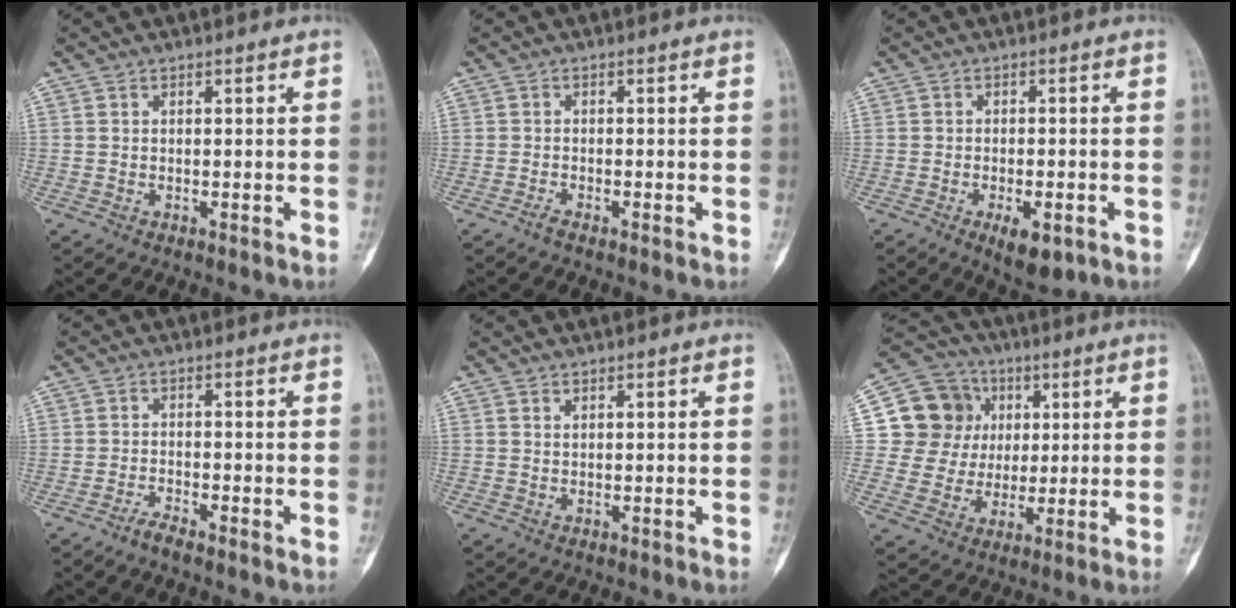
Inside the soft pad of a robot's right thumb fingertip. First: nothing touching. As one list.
[{"total": 1.0, "force": [-0.9, 0.0, 0.4], "torque": [-0.014, 0.000, -0.021]}, {"total": 6.1, "force": [-2.7, 2.5, 4.8], "torque": [-0.067, 0.003, -0.031]}, {"total": 2.1, "force": [-1.8, 0.0, 0.9], "torque": [-0.026, 0.005, -0.039]}, {"total": 0.5, "force": [0.4, 0.2, 0.2], "torque": [0.005, -0.001, 0.006]}, {"total": 13.6, "force": [3.3, 12.7, 3.5], "torque": [-0.021, 0.013, 0.061]}]